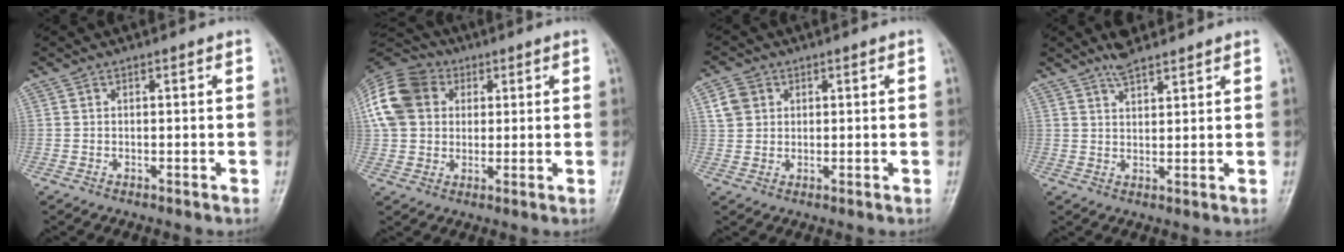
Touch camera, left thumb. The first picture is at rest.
{"total": 18.1, "force": [5.0, 14.4, 9.9], "torque": [-0.217, 0.037, 0.089]}
{"total": 4.4, "force": [1.5, 3.7, 1.8], "torque": [-0.019, 0.000, 0.030]}
{"total": 4.2, "force": [3.6, 1.3, 1.9], "torque": [-0.028, -0.016, 0.064]}